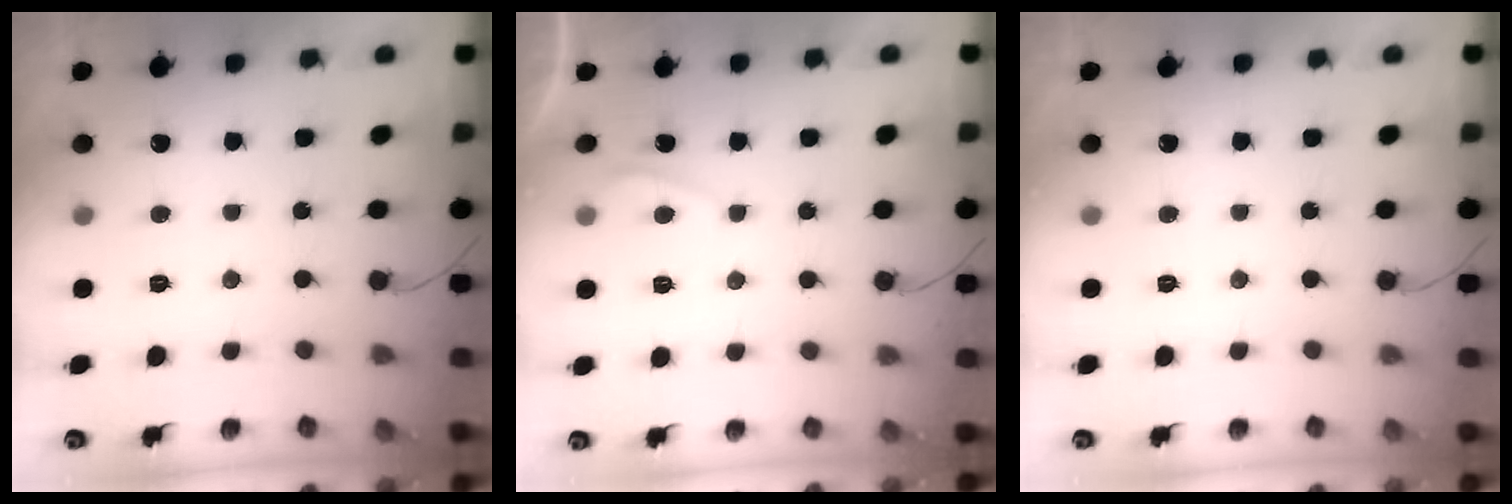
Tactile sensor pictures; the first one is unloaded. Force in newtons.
{"total": 0.0}
{"total": 0.0}